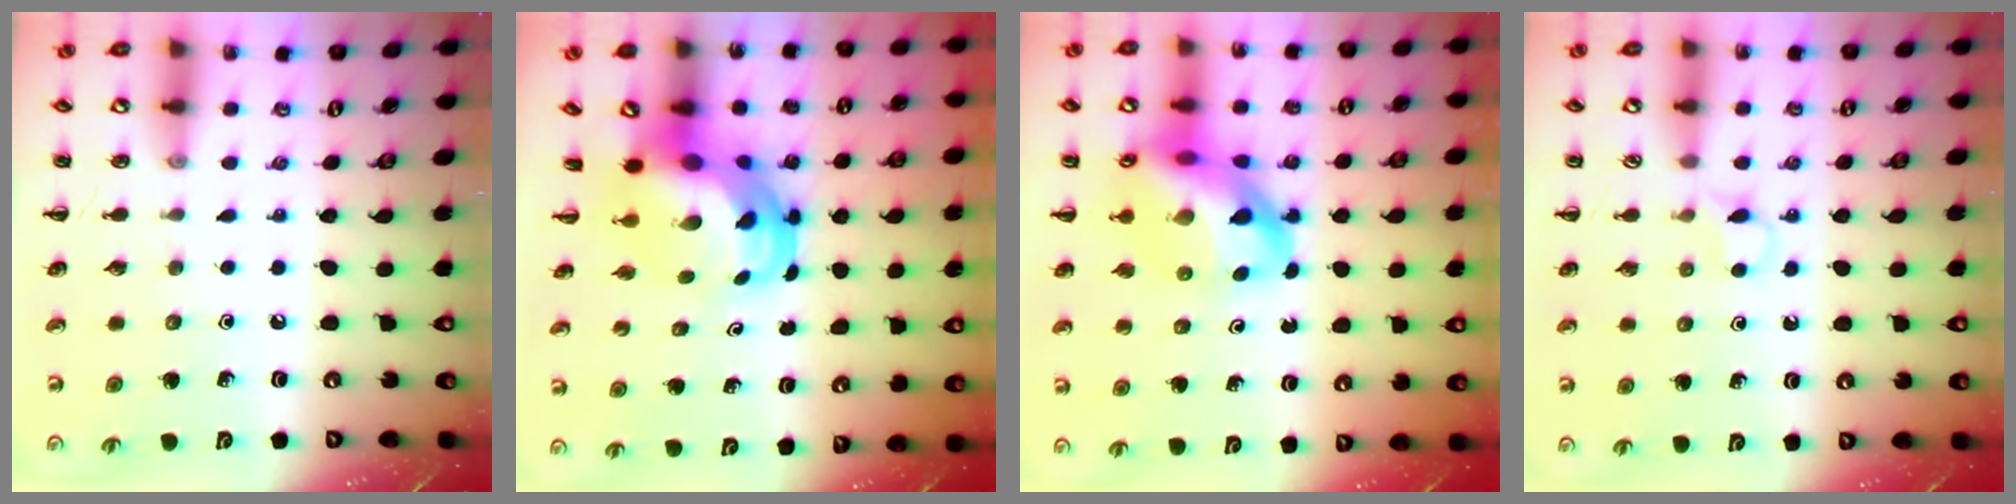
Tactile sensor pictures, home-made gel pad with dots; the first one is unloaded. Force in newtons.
{"total": 7.2, "press": 6.9, "slide": 1.9}
{"total": 18.0, "press": 17.3, "slide": 4.8}
{"total": 3.1, "press": 2.9, "slide": 1.3}